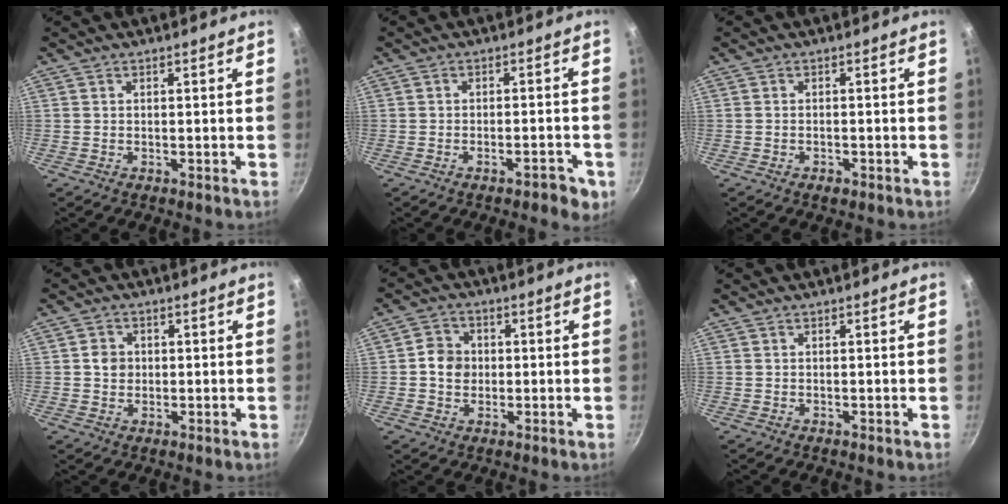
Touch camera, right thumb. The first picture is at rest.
{"total": 5.0, "force": [-2.5, 1.9, 3.9], "torque": [-0.040, 0.019, -0.029]}
{"total": 1.4, "force": [-0.9, 0.8, 0.7], "torque": [-0.018, 0.003, -0.012]}
{"total": 3.1, "force": [0.2, 2.8, 1.3], "torque": [-0.007, 0.005, 0.000]}
{"total": 5.2, "force": [0.0, 4.6, 2.4], "torque": [-0.016, 0.007, -0.011]}
{"total": 0.0}